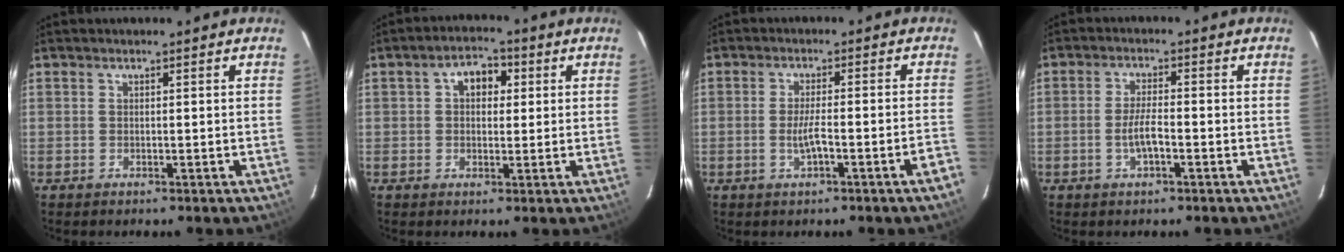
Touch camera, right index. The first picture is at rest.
{"total": 5.2, "force": [1.3, 3.7, 3.4], "torque": [-0.054, 0.022, 0.022]}
{"total": 5.5, "force": [-2.7, -0.6, 4.8], "torque": [-0.078, -0.009, -0.040]}
{"total": 4.0, "force": [-1.6, 0.9, 3.6], "torque": [-0.071, -0.002, -0.028]}